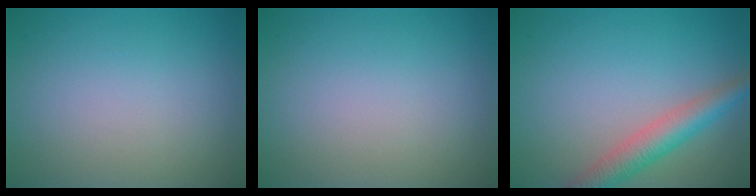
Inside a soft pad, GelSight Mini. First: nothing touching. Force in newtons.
{"total": 0.0}
{"total": 4.1, "press": 4.1, "slide": 0.1}